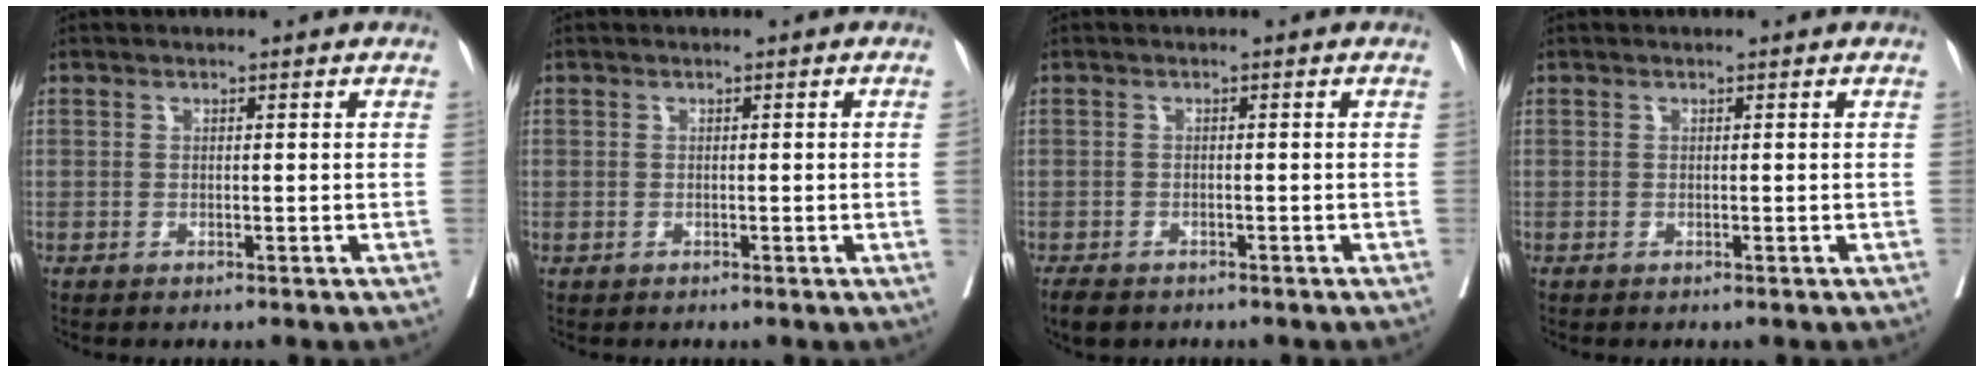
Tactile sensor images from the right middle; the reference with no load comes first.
{"total": 0.8, "force": [0.0, -0.6, 0.5], "torque": [-0.006, 0.000, 0.000]}
{"total": 3.9, "force": [-3.1, 1.8, 1.5], "torque": [-0.023, -0.005, -0.044]}
{"total": 0.0}